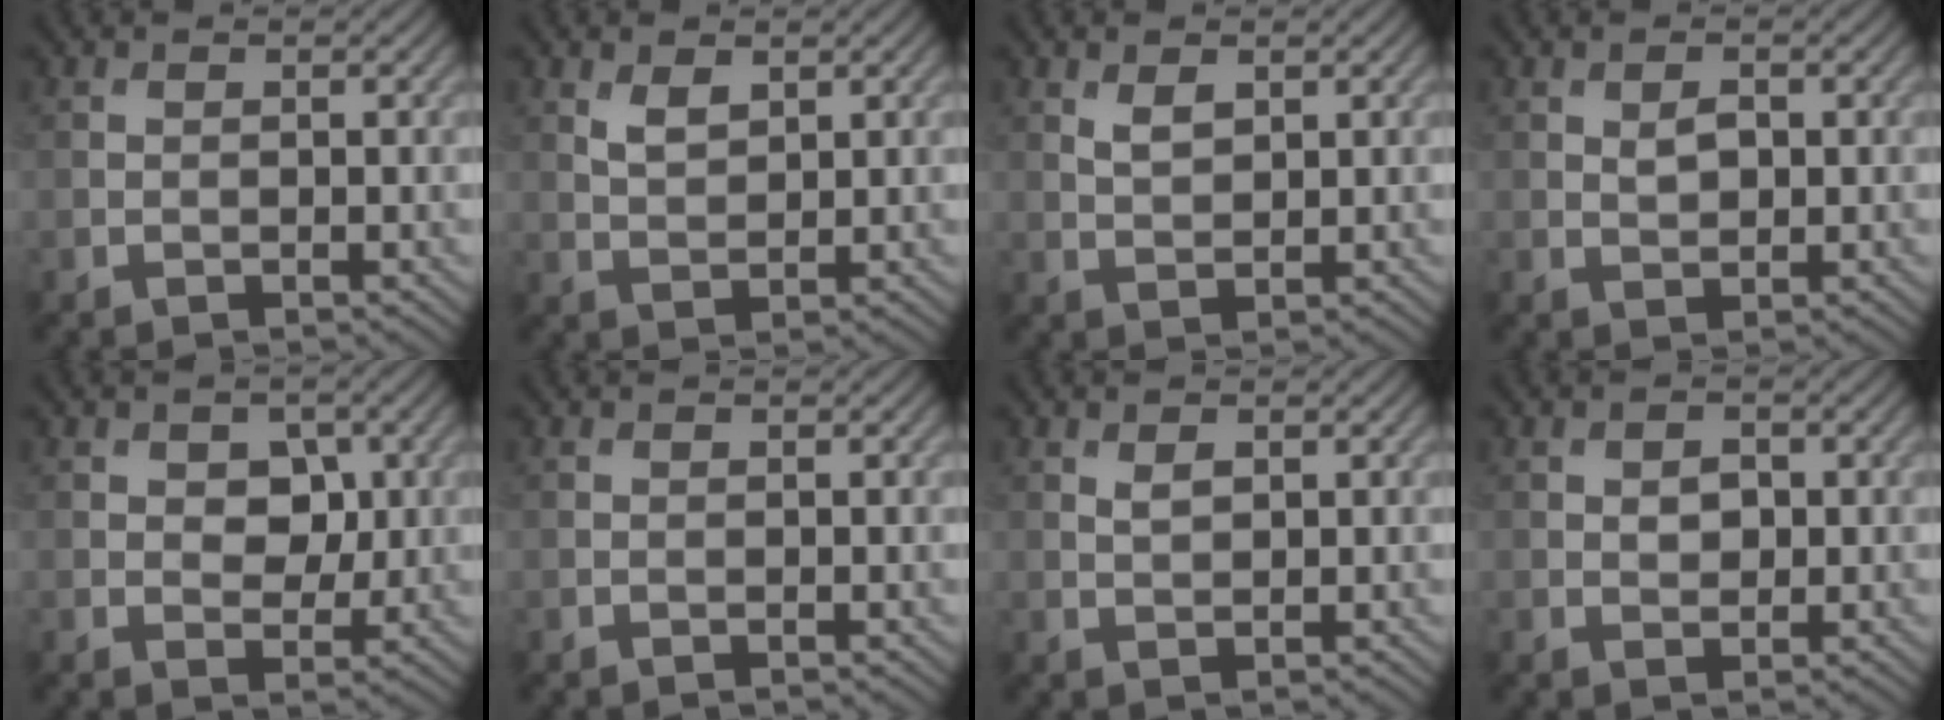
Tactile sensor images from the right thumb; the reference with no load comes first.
{"total": 2.4, "force": [1.4, 1.3, 1.6], "torque": [-0.036, -0.003, 0.032]}
{"total": 2.0, "force": [1.1, 1.1, 1.4], "torque": [-0.031, -0.002, 0.025]}
{"total": 1.8, "force": [0.4, 1.1, 1.4], "torque": [-0.027, -0.002, 0.009]}
{"total": 3.6, "force": [0.8, 2.6, 2.4], "torque": [-0.038, -0.004, 0.005]}
{"total": 0.0}
{"total": 1.4, "force": [0.7, 0.7, 1.0], "torque": [-0.022, -0.003, 0.016]}
{"total": 1.8, "force": [0.3, 1.3, 1.2], "torque": [-0.024, -0.003, 0.004]}